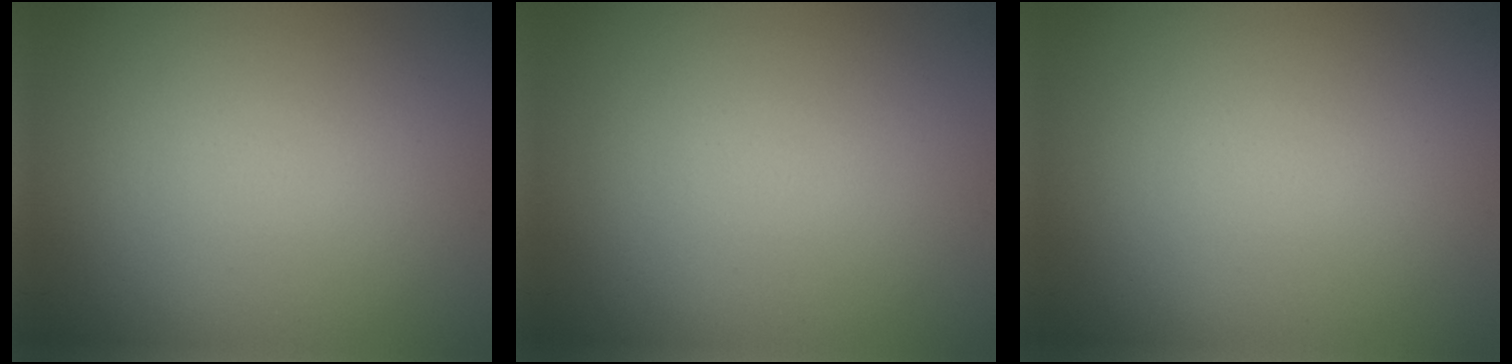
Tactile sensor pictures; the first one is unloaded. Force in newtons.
{"total": 0.0}
{"total": 0.0}